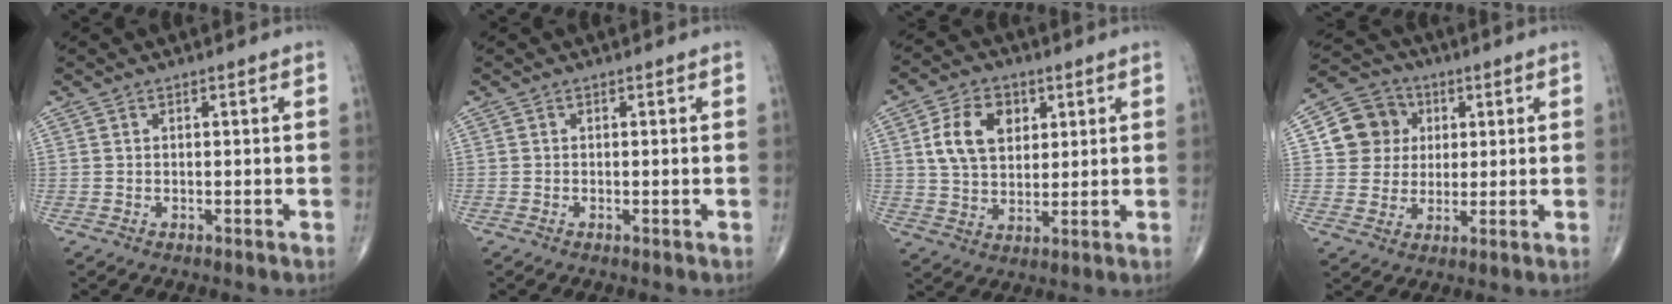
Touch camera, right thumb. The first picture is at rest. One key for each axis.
{"total": 0.0}
{"total": 10.5, "fx": 3.3, "fy": 7.3, "fz": 6.9, "tx": -0.105, "ty": -0.005, "tz": 0.062}
{"total": 10.0, "fx": 2.4, "fy": 9.2, "fz": 3.2, "tx": -0.027, "ty": 0.002, "tz": 0.036}